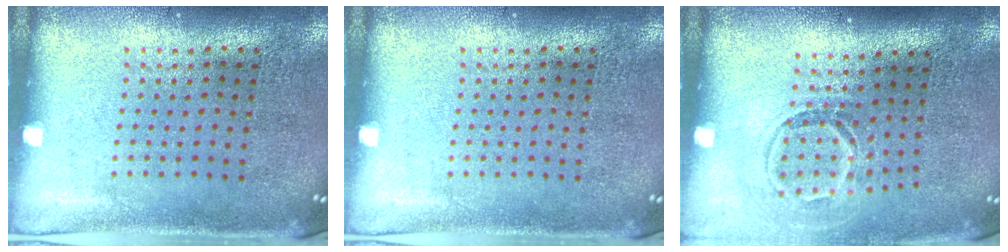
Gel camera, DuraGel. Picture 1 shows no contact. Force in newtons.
{"total": 0.0}
{"total": 1.6, "press": 1.1, "slide": 1.2}